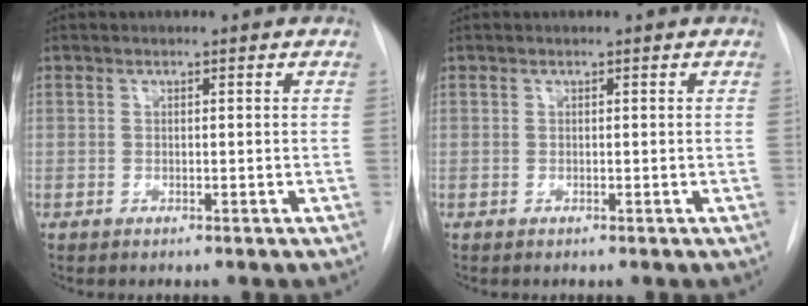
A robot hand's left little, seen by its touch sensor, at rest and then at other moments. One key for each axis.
{"total": 0.0}